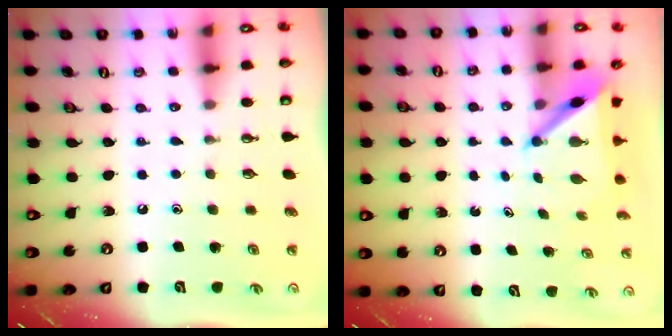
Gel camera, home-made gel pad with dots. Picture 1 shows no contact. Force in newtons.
{"total": 4.9, "press": 4.9, "slide": 0.2}